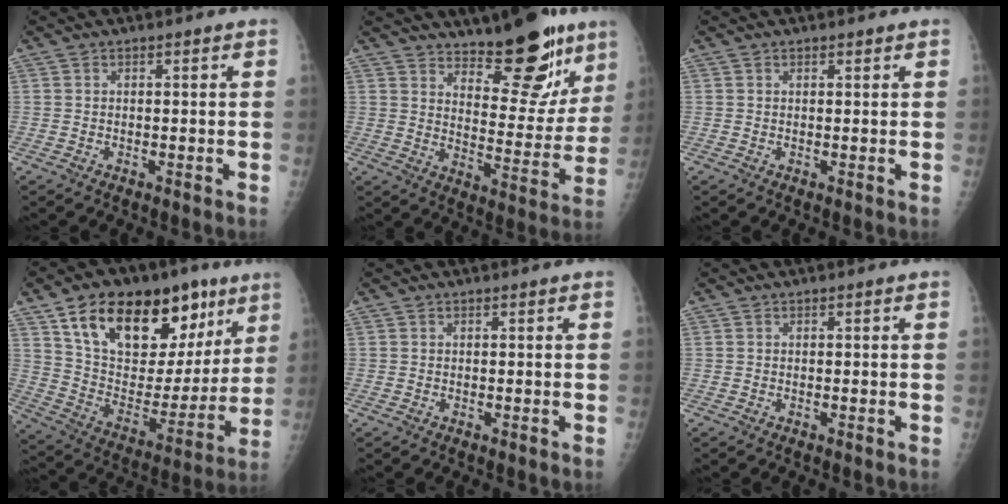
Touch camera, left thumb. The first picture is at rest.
{"total": 17.3, "force": [12.1, 6.4, 10.6], "torque": [-0.092, -0.090, 0.181]}
{"total": 0.6, "force": [0.5, 0.2, 0.2], "torque": [-0.004, -0.003, 0.008]}
{"total": 27.4, "force": [14.5, 14.9, 17.9], "torque": [-0.239, -0.015, 0.245]}
{"total": 0.0}
{"total": 0.0}